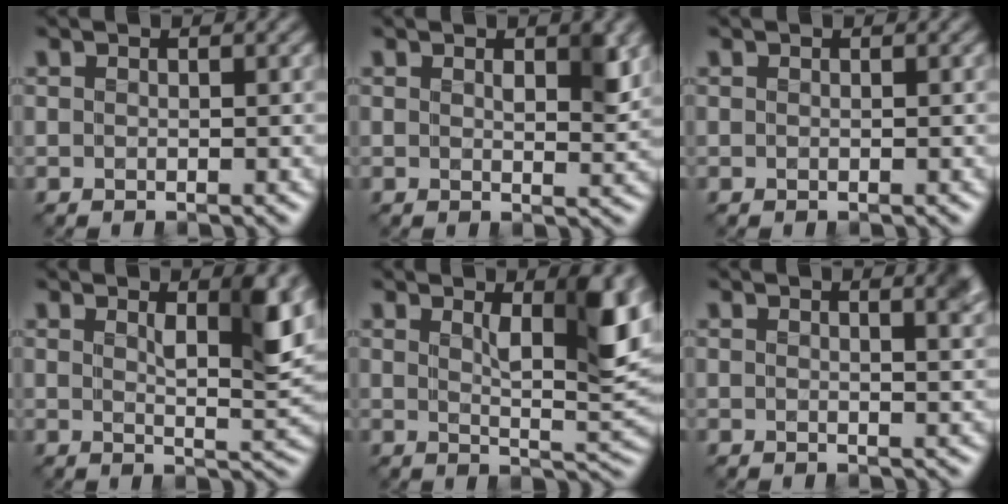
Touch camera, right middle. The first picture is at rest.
{"total": 2.5, "force": [0.9, 0.9, 2.1], "torque": [-0.026, -0.006, 0.016]}
{"total": 0.0}
{"total": 5.0, "force": [1.8, 1.4, 4.5], "torque": [-0.065, -0.007, 0.029]}
{"total": 7.0, "force": [2.2, 2.2, 6.3], "torque": [-0.092, -0.008, 0.038]}
{"total": 3.2, "force": [1.8, 1.2, 2.4], "torque": [-0.009, 0.007, 0.015]}